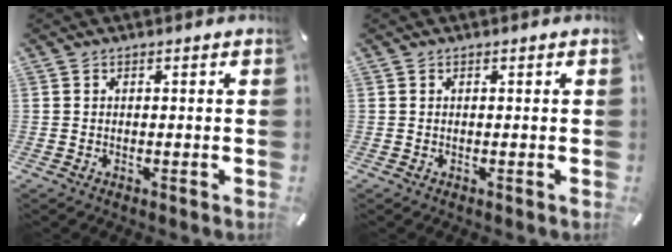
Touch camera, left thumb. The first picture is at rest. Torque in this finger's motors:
{"motor_torque": [0.00, 0.00, 0.01, -0.01, -0.01]}